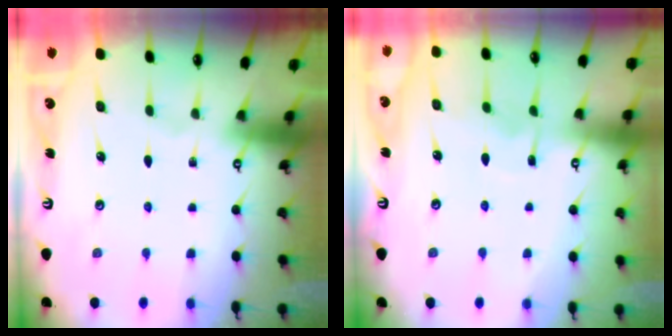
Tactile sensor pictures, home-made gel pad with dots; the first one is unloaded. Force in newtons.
{"total": 4.5, "press": 4.5, "slide": 0.3}